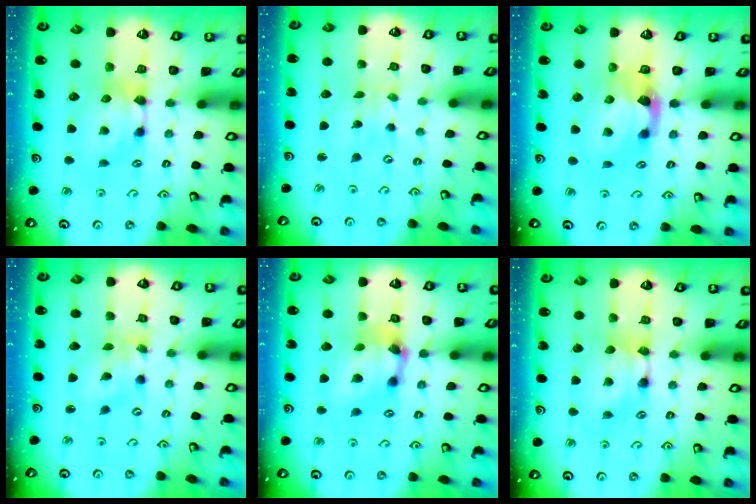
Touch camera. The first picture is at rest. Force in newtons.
{"total": 4.6, "press": 4.6, "slide": 0.3}
{"total": 2.3, "press": 2.1, "slide": 0.8}
{"total": 1.1, "press": 0.3, "slide": 1.1}
{"total": 4.6, "press": 4.1, "slide": 2.0}
{"total": 1.7, "press": 1.7, "slide": 0.1}